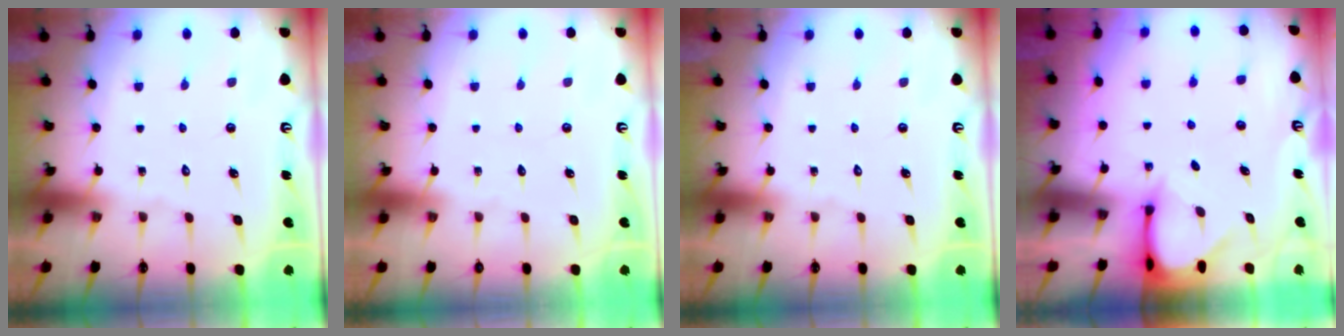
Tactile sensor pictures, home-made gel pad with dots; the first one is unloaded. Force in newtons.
{"total": 0.0}
{"total": 0.0}
{"total": 3.4, "press": 3.4, "slide": 0.3}